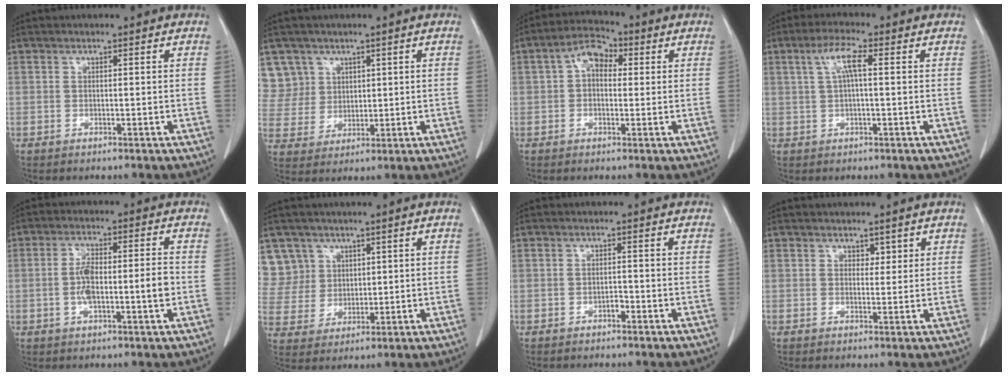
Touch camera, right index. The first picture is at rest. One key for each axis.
{"total": 7.8, "fx": 4.4, "fy": 6.5, "fz": -0.1, "tx": 0.001, "ty": 0.014, "tz": 0.101}
{"total": 5.9, "fx": 1.2, "fy": 3.6, "fz": 4.5, "tx": -0.082, "ty": 0.032, "tz": 0.015}
{"total": 4.8, "fx": 1.2, "fy": 0.8, "fz": 4.6, "tx": -0.095, "ty": 0.016, "tz": 0.025}
{"total": 7.8, "fx": -1.2, "fy": 1.7, "fz": 7.5, "tx": -0.143, "ty": 0.014, "tz": -0.023}
{"total": 7.4, "fx": 4.0, "fy": 6.3, "fz": -0.2, "tx": 0.005, "ty": 0.013, "tz": 0.091}
{"total": 1.2, "fx": -0.8, "fy": 0.5, "fz": 0.7, "tx": -0.011, "ty": 0.002, "tz": -0.013}
{"total": 1.7, "fx": 1.0, "fy": 1.2, "fz": 0.7, "tx": -0.003, "ty": -0.002, "tz": 0.013}